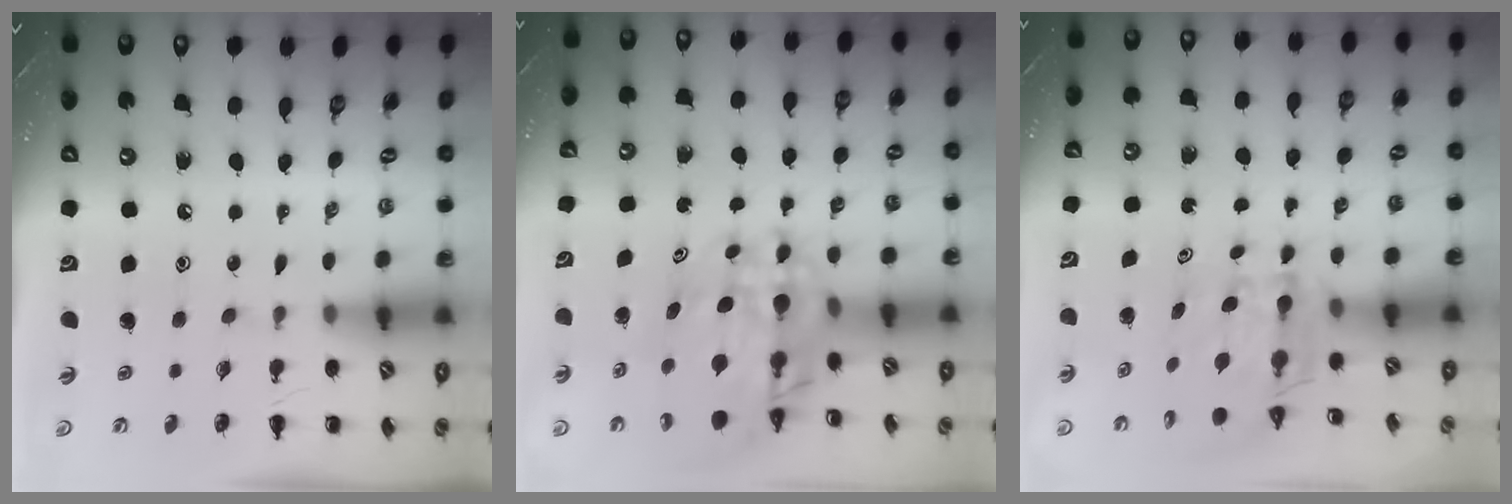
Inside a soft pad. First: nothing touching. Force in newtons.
{"total": 10.8, "press": 10.2, "slide": 3.7}
{"total": 5.5, "press": 5.3, "slide": 1.4}